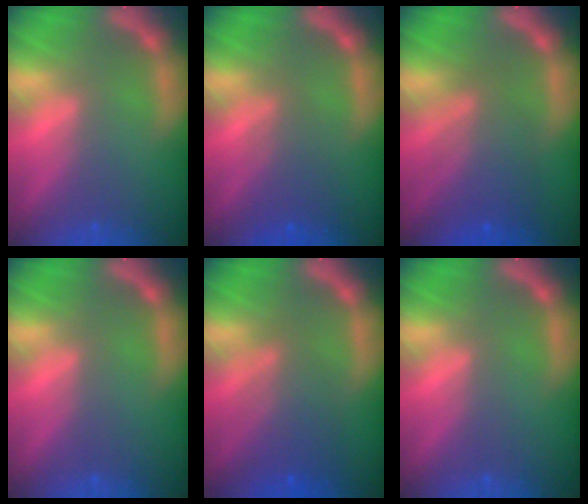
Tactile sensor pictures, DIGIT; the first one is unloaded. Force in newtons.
{"total": 3.1}
{"total": 6.0}
{"total": 0.0}
{"total": 5.1}
{"total": 0.0}